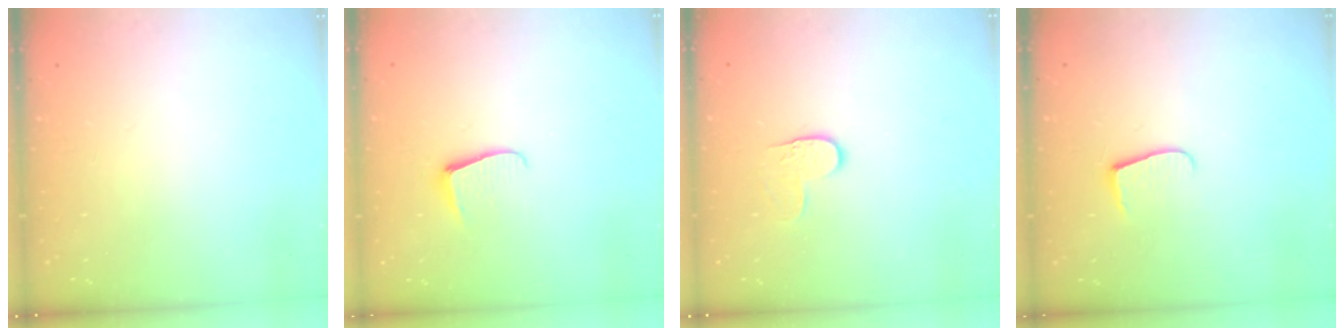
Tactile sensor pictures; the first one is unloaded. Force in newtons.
{"total": 5.7, "press": 5.7, "slide": 0.6}
{"total": 3.7, "press": 3.7, "slide": 0.2}
{"total": 6.2, "press": 6.2, "slide": 0.6}